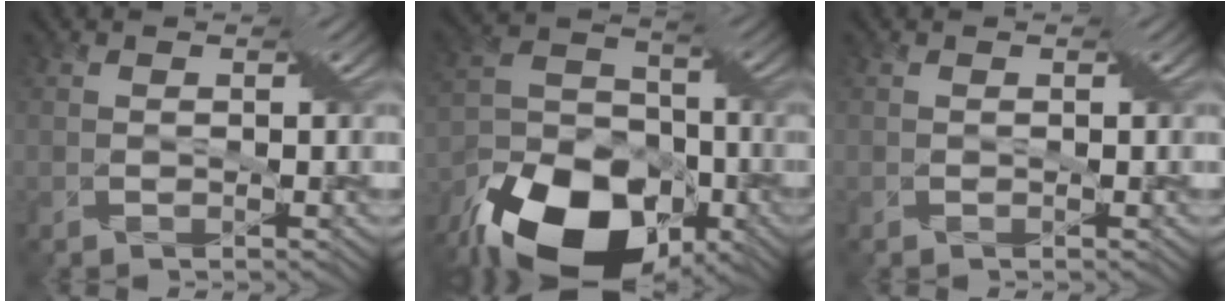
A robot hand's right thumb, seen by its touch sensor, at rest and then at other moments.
{"total": 19.3, "force": [-12.3, 10.5, 10.5], "torque": [-0.231, -0.039, -0.204]}
{"total": 0.0}